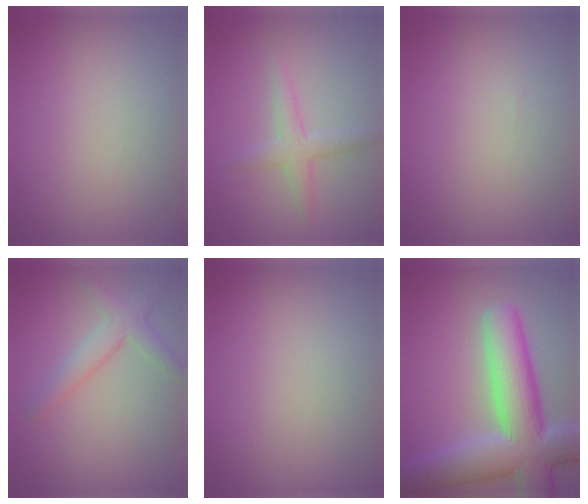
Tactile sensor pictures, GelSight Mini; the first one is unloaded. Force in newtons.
{"total": 2.4, "press": 2.4, "slide": 0.0}
{"total": 0.0}
{"total": 3.0, "press": 3.0, "slide": 0.2}
{"total": 0.0}
{"total": 11.8, "press": 11.8, "slide": 0.9}